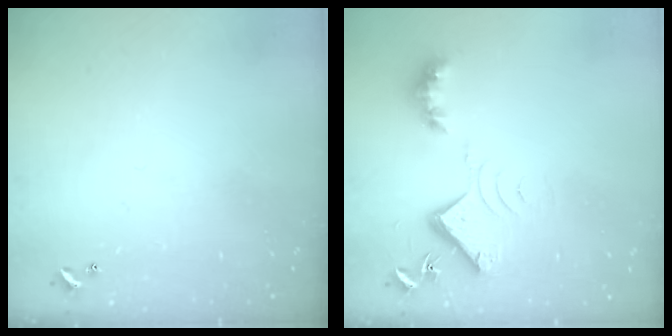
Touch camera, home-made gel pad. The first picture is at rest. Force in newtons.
{"total": 8.8, "press": 8.8, "slide": 0.6}